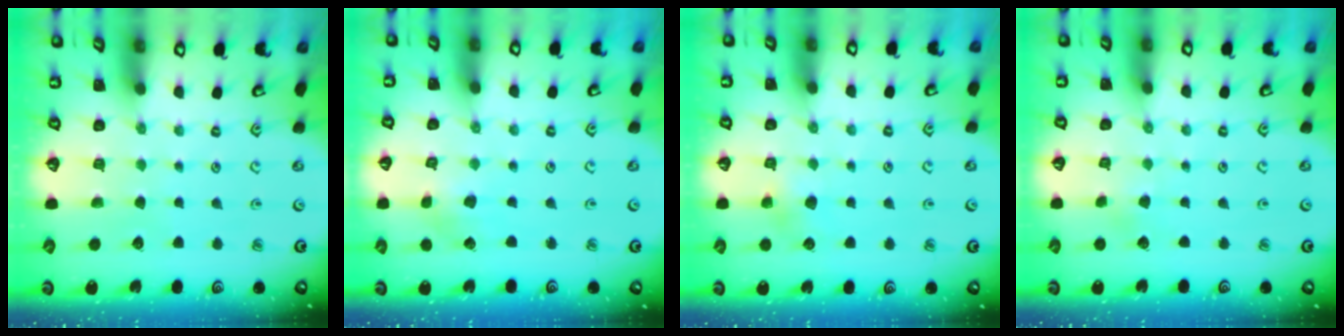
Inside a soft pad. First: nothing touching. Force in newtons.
{"total": 3.3, "press": 3.3, "slide": 0.3}
{"total": 4.5, "press": 4.3, "slide": 1.2}
{"total": 1.6, "press": 1.6, "slide": 0.0}